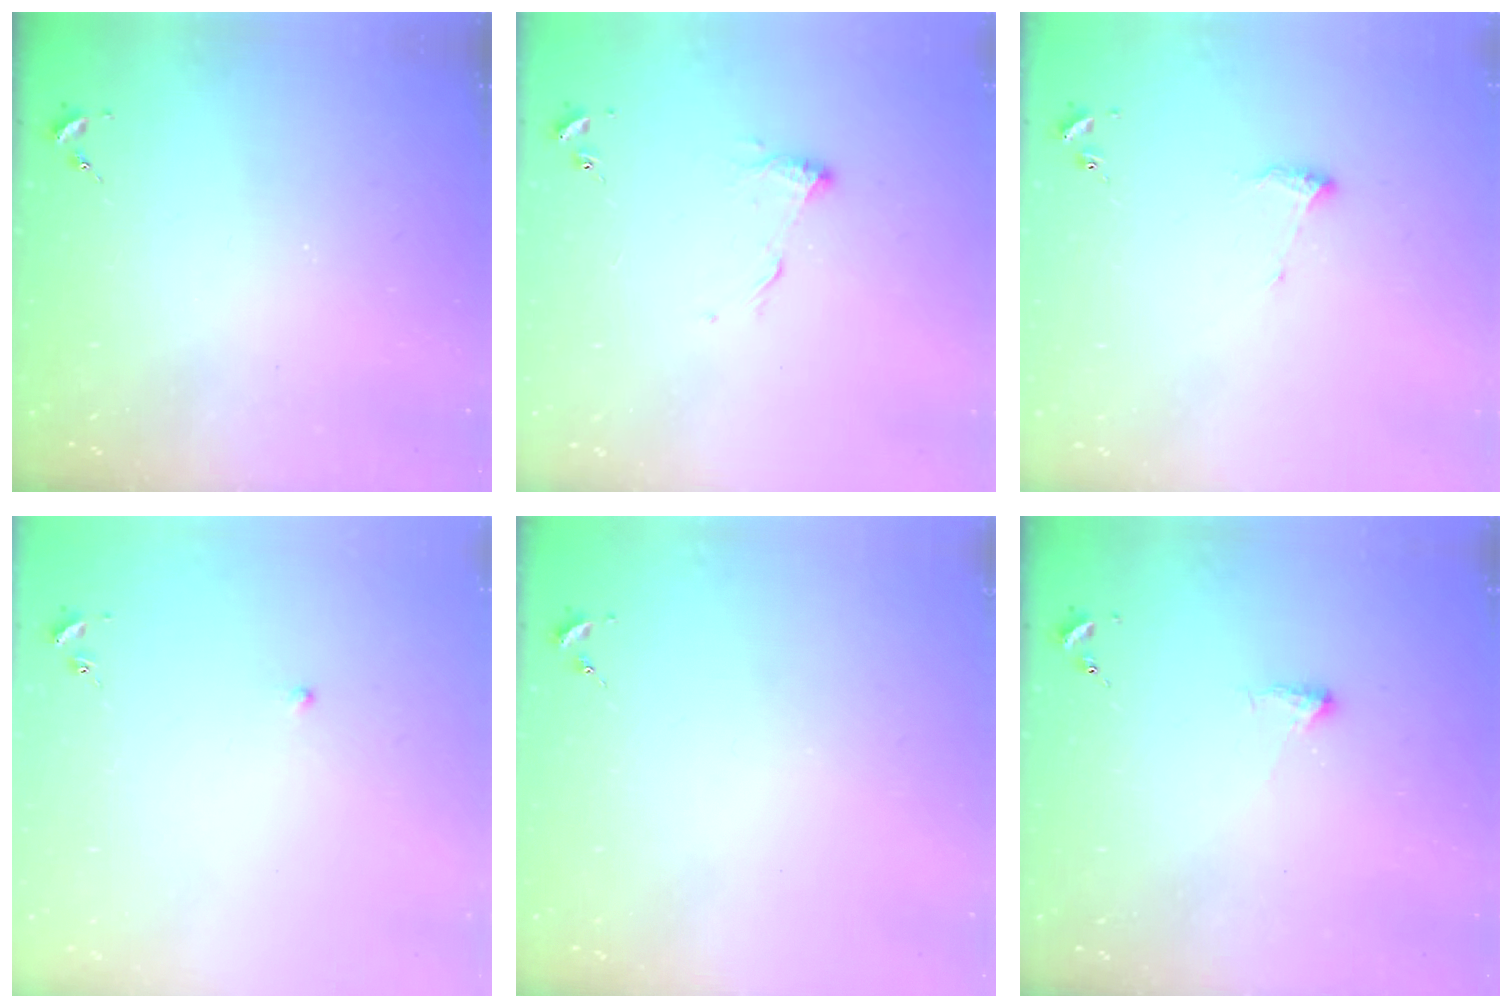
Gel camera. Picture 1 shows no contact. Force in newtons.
{"total": 7.1, "press": 7.1, "slide": 0.2}
{"total": 7.0, "press": 7.0, "slide": 0.8}
{"total": 2.6, "press": 2.5, "slide": 0.6}
{"total": 0.0}
{"total": 4.1, "press": 4.0, "slide": 0.9}